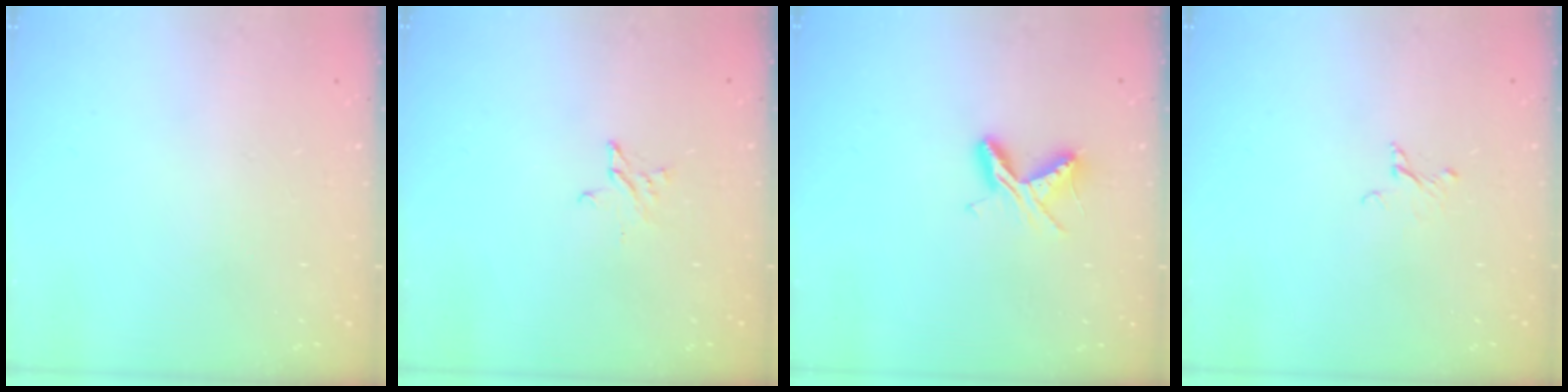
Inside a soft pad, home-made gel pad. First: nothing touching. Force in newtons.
{"total": 2.2, "press": 2.2, "slide": 0.2}
{"total": 6.1, "press": 6.1, "slide": 0.6}
{"total": 2.2, "press": 2.2, "slide": 0.1}